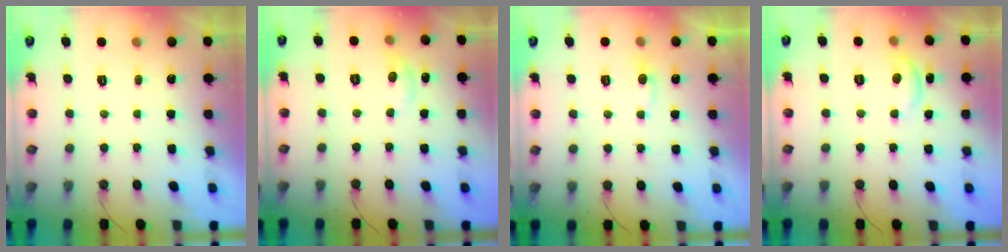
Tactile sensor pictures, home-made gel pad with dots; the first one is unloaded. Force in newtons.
{"total": 5.0, "press": 4.9, "slide": 0.7}
{"total": 3.1, "press": 3.1, "slide": 0.4}
{"total": 5.7, "press": 5.6, "slide": 0.5}